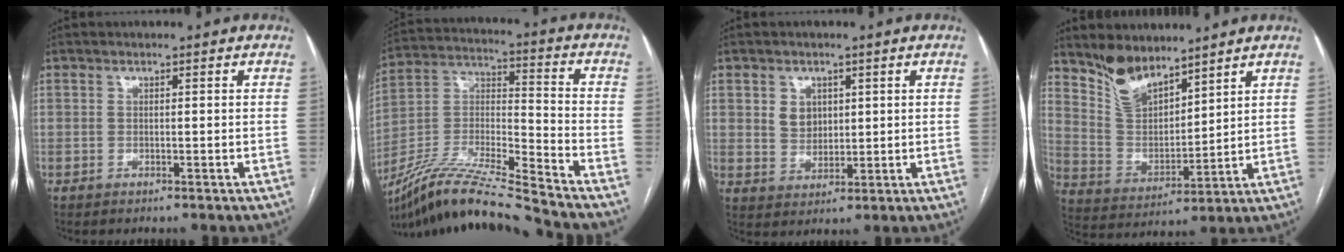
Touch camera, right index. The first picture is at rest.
{"total": 16.8, "force": [-15.4, -1.6, 6.6], "torque": [-0.128, 0.012, -0.285]}
{"total": 4.4, "force": [1.5, 3.6, 2.0], "torque": [-0.038, 0.005, 0.035]}
{"total": 9.4, "force": [7.9, 3.6, 3.5], "torque": [-0.076, -0.001, 0.170]}